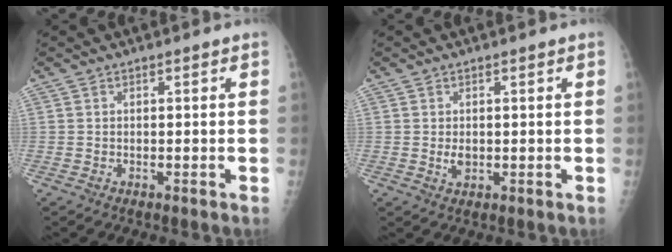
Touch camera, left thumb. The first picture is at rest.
{"total": 2.1, "force": [0.2, 1.3, 1.7], "torque": [-0.023, -0.004, 0.008]}